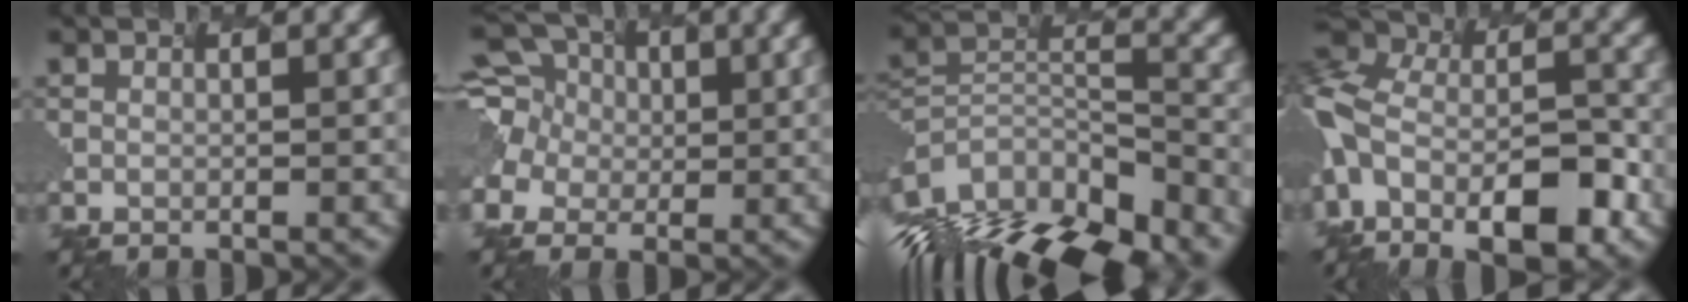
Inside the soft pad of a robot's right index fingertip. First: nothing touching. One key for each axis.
{"total": 6.5, "fx": 0.6, "fy": 6.1, "fz": 2.3, "tx": -0.099, "ty": 0.021, "tz": -0.013}
{"total": 15.0, "fx": -11.8, "fy": 6.4, "fz": 6.7, "tx": -0.177, "ty": -0.010, "tz": -0.156}
{"total": 11.9, "fx": -6.2, "fy": 6.9, "fz": 7.5, "tx": -0.187, "ty": -0.011, "tz": -0.076}